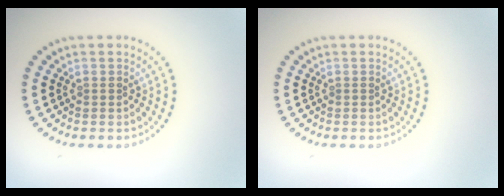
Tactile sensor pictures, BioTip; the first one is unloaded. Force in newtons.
{"total": 0.0}